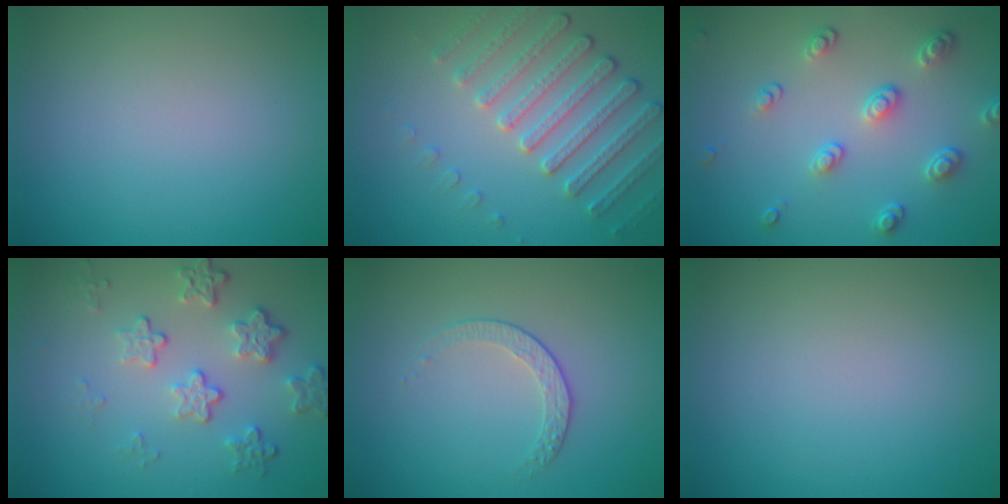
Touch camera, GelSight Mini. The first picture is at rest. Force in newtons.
{"total": 4.0, "press": 3.8, "slide": 1.4}
{"total": 3.3, "press": 2.8, "slide": 1.7}
{"total": 4.0, "press": 3.1, "slide": 2.5}
{"total": 1.6, "press": 1.0, "slide": 1.3}
{"total": 0.0}